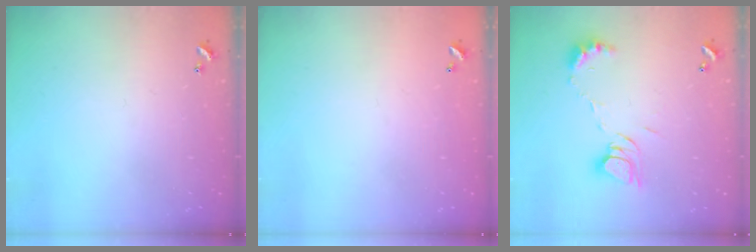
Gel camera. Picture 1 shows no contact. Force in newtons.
{"total": 2.9, "press": 2.9, "slide": 0.1}
{"total": 8.2, "press": 8.1, "slide": 0.8}